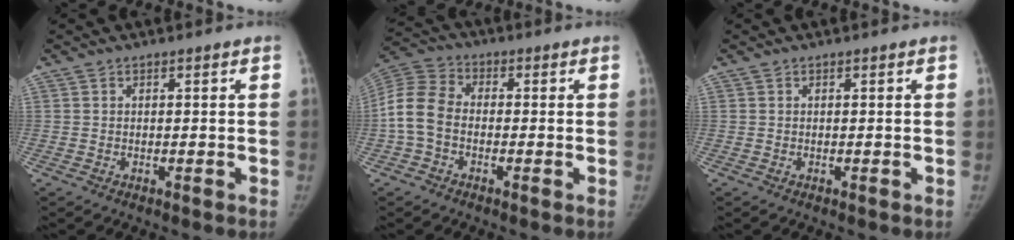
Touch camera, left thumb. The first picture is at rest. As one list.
[{"total": 8.7, "force": [-1.6, 6.2, 5.9], "torque": [-0.118, 0.022, -0.049]}, {"total": 0.0}]